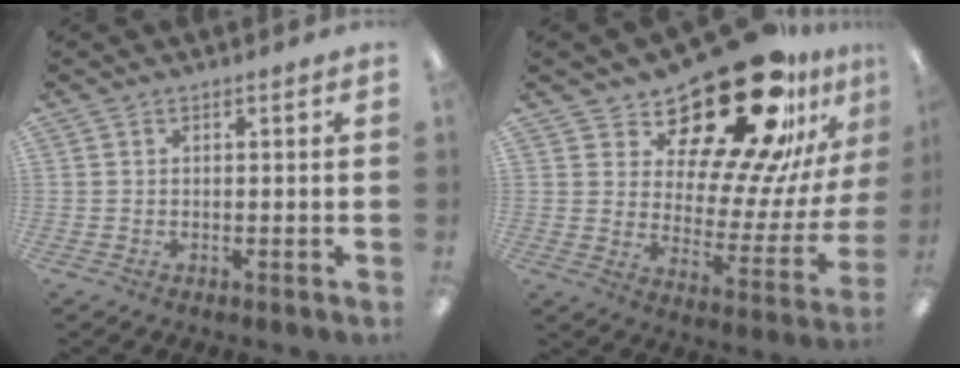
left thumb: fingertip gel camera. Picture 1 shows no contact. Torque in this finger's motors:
{"motor_torque": [0.53, 0.78, 1.39, -1.38, 0.06]}